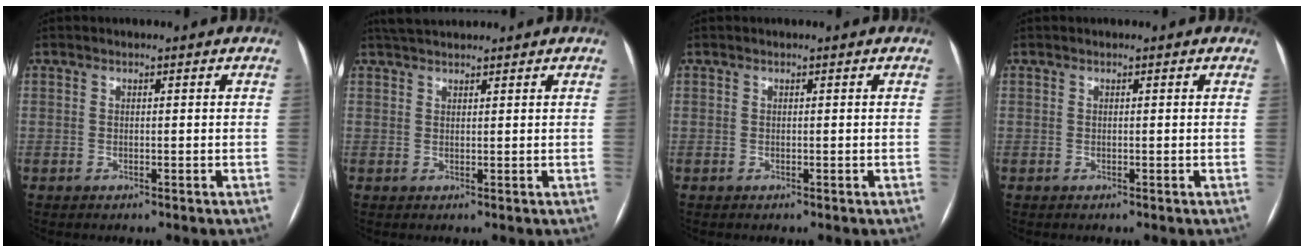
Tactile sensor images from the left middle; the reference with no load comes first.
{"total": 3.8, "force": [3.5, 0.7, 1.4], "torque": [-0.025, 0.029, 0.063]}
{"total": 0.0}
{"total": 0.0}